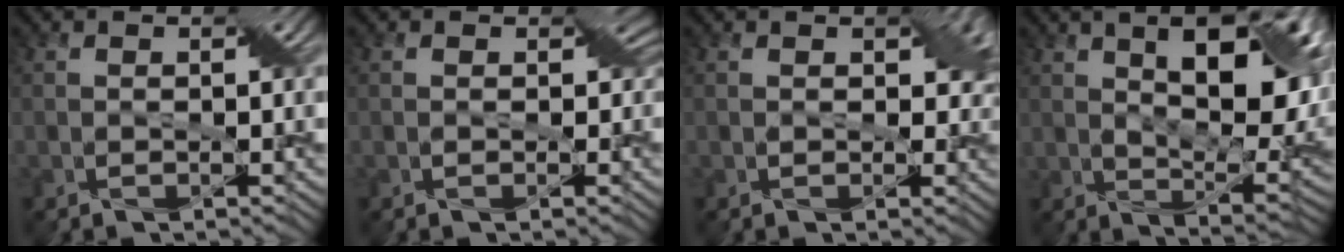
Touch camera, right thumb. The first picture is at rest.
{"total": 2.1, "force": [0.3, 1.8, 1.1], "torque": [-0.019, 0.000, -0.002]}
{"total": 4.1, "force": [1.0, 2.6, 3.0], "torque": [-0.037, 0.004, 0.013]}
{"total": 15.6, "force": [5.2, 7.6, 12.6], "torque": [-0.180, 0.008, 0.085]}